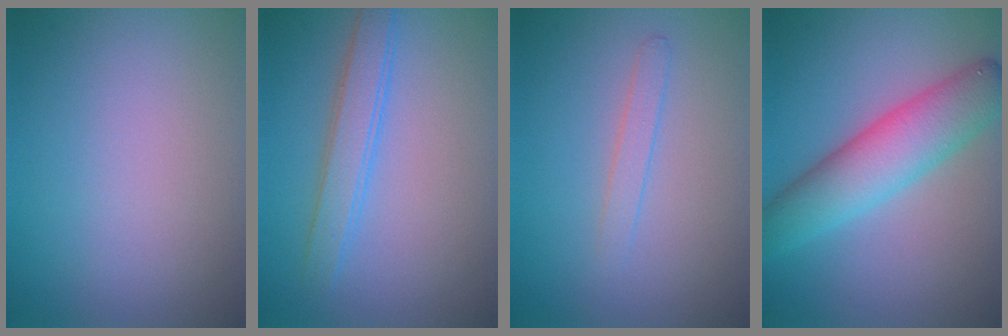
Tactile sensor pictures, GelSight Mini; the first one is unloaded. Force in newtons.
{"total": 3.0, "press": 2.9, "slide": 0.2}
{"total": 1.2, "press": 1.2, "slide": 0.1}
{"total": 6.6, "press": 6.6, "slide": 0.1}